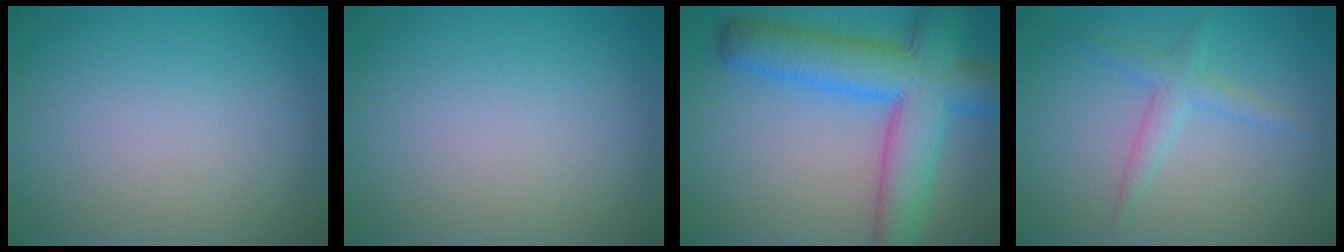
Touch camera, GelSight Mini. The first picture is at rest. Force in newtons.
{"total": 0.0}
{"total": 9.7, "press": 9.7, "slide": 0.5}
{"total": 1.3, "press": 1.3, "slide": 0.1}